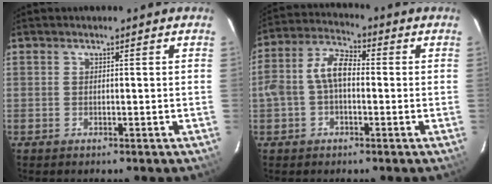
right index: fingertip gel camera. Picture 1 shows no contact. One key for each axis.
{"total": 7.9, "fx": -0.8, "fy": 4.7, "fz": 6.3, "tx": -0.134, "ty": 0.026, "tz": -0.015}